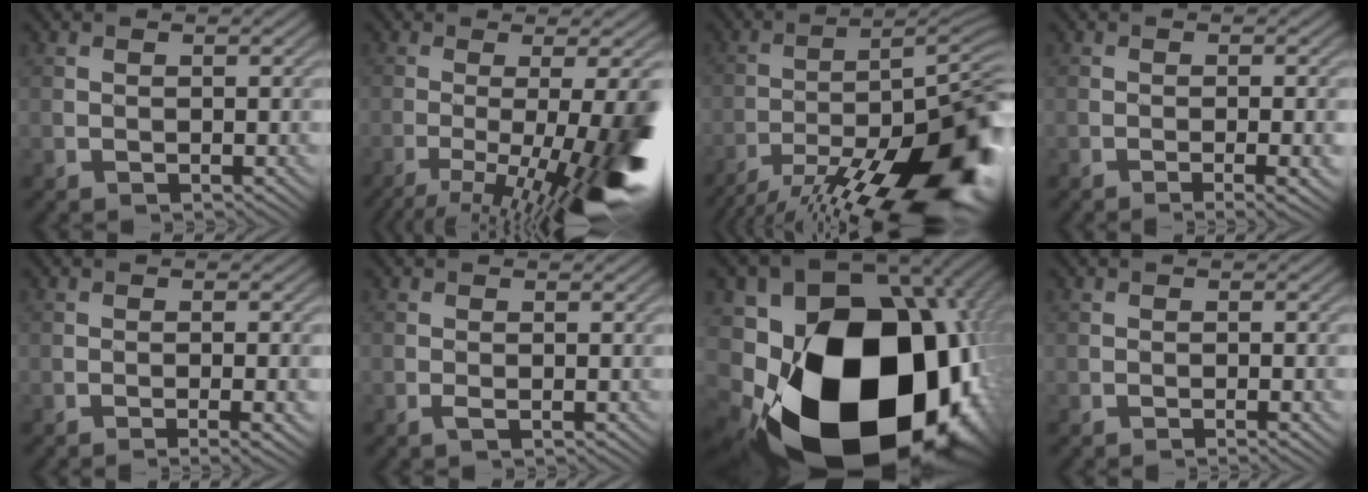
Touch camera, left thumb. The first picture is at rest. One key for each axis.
{"total": 13.4, "fx": -5.1, "fy": 2.6, "fz": 12.2, "tx": -0.165, "ty": -0.015, "tz": -0.076}
{"total": 19.2, "fx": -12.8, "fy": 4.0, "fz": 13.8, "tx": -0.182, "ty": -0.009, "tz": -0.213}
{"total": 3.1, "fx": -1.4, "fy": 0.1, "fz": 2.8, "tx": -0.047, "ty": -0.003, "tz": -0.020}
{"total": 2.7, "fx": -1.2, "fy": 0.1, "fz": 2.4, "tx": -0.040, "ty": -0.002, "tz": -0.020}
{"total": 0.6, "fx": -0.4, "fy": 0.0, "fz": 0.5, "tx": -0.008, "ty": 0.000, "tz": -0.010}
{"total": 22.7, "fx": -5.6, "fy": 15.8, "fz": 15.3, "tx": -0.317, "ty": -0.098, "tz": -0.039}
{"total": 1.5, "fx": -0.8, "fy": 0.3, "fz": 1.3, "tx": -0.018, "ty": -0.001, "tz": -0.012}